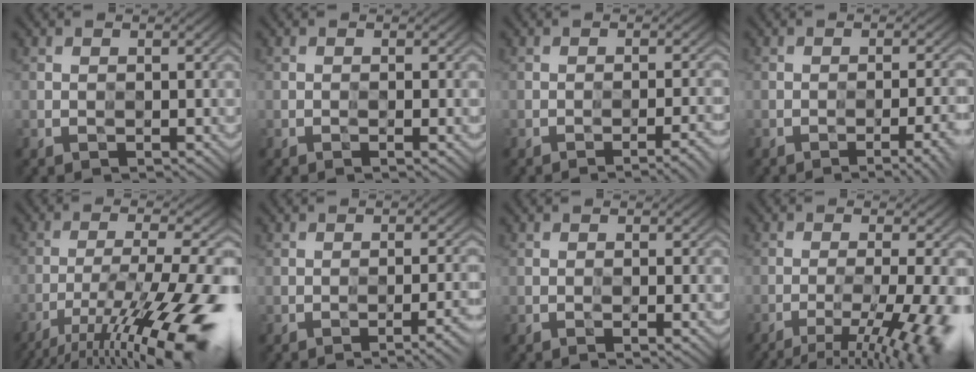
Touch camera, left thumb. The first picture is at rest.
{"total": 1.2, "force": [-0.3, 0.1, 1.2], "torque": [-0.020, -0.002, -0.006]}
{"total": 3.6, "force": [-2.1, 0.5, 2.8], "torque": [-0.038, 0.011, -0.037]}
{"total": 5.3, "force": [-2.8, 1.1, 4.4], "torque": [-0.057, 0.006, -0.036]}
{"total": 16.3, "force": [-10.0, 3.2, 12.5], "torque": [-0.225, -0.012, -0.158]}
{"total": 3.9, "force": [-2.1, 0.7, 3.3], "torque": [-0.042, 0.010, -0.035]}
{"total": 1.5, "force": [-0.4, 0.1, 1.5], "torque": [-0.025, -0.001, -0.008]}
{"total": 10.6, "force": [-5.8, 2.0, 8.6], "torque": [-0.133, 0.000, -0.080]}